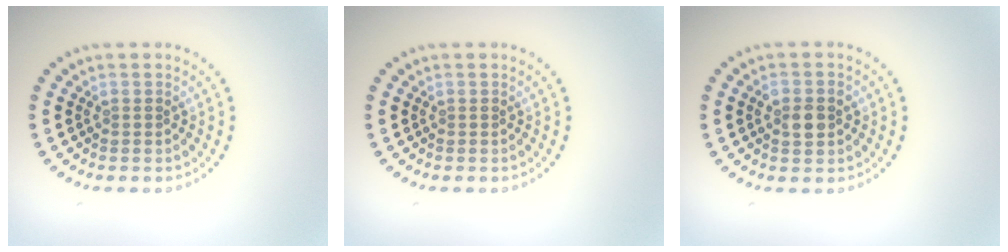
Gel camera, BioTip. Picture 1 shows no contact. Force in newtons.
{"total": 0.0}
{"total": 2.5, "press": 2.5, "slide": 0.3}